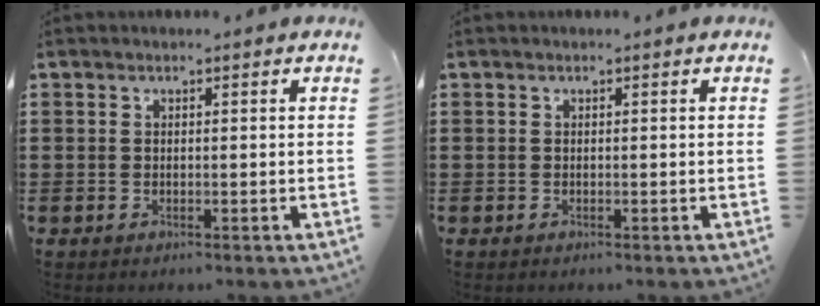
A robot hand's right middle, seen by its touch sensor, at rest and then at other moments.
{"total": 0.0}